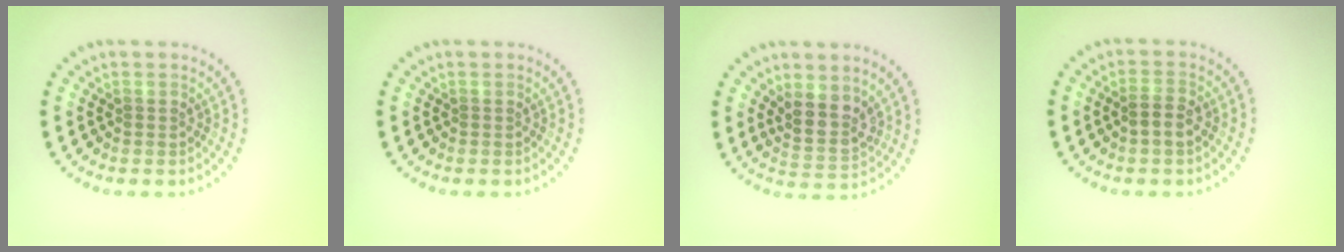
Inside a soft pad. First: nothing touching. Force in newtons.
{"total": 0.0}
{"total": 3.2, "press": 2.7, "slide": 1.8}
{"total": 1.9, "press": 1.8, "slide": 0.5}